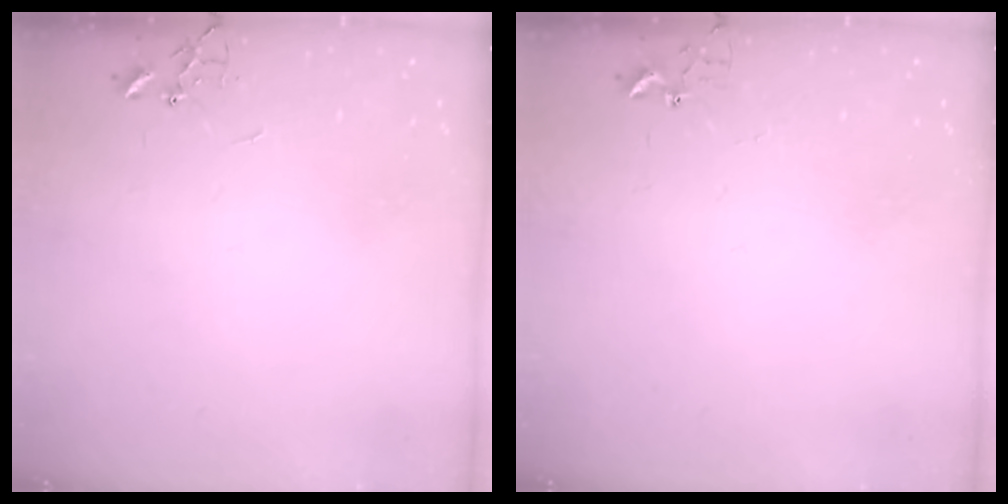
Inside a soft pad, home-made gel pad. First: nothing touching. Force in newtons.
{"total": 2.7, "press": 2.7, "slide": 0.3}